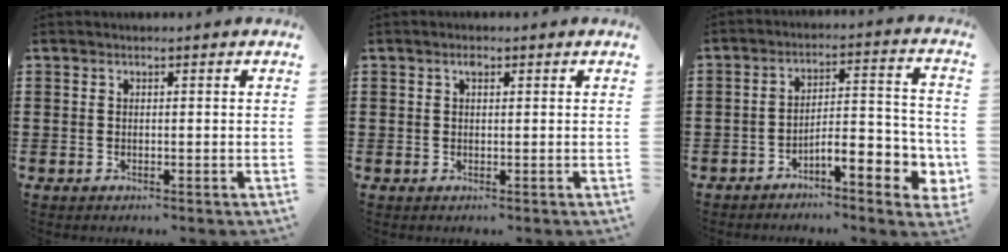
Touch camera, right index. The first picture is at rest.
{"total": 1.1, "force": [0.5, 0.5, 0.8], "torque": [-0.018, 0.004, 0.008]}
{"total": 6.3, "force": [-3.8, 1.6, 4.8], "torque": [-0.074, -0.014, -0.073]}